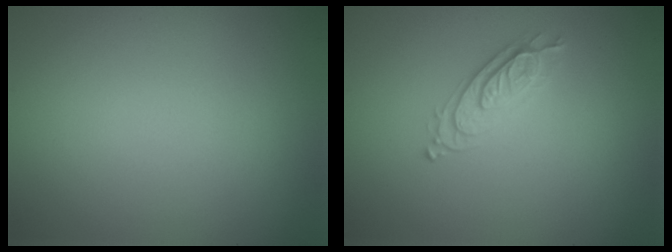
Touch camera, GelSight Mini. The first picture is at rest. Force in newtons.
{"total": 2.2, "press": 2.2, "slide": 0.5}